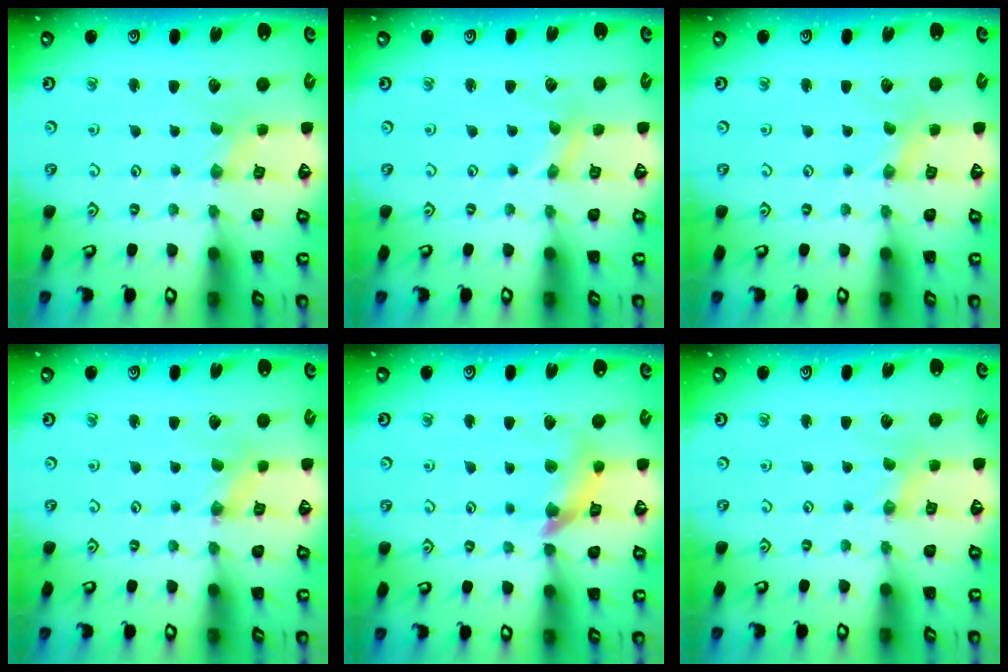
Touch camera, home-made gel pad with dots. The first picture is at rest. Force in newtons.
{"total": 0.0}
{"total": 0.0}
{"total": 1.3, "press": 1.3, "slide": 0.2}
{"total": 11.7, "press": 11.6, "slide": 1.6}
{"total": 0.7, "press": 0.7, "slide": 0.2}